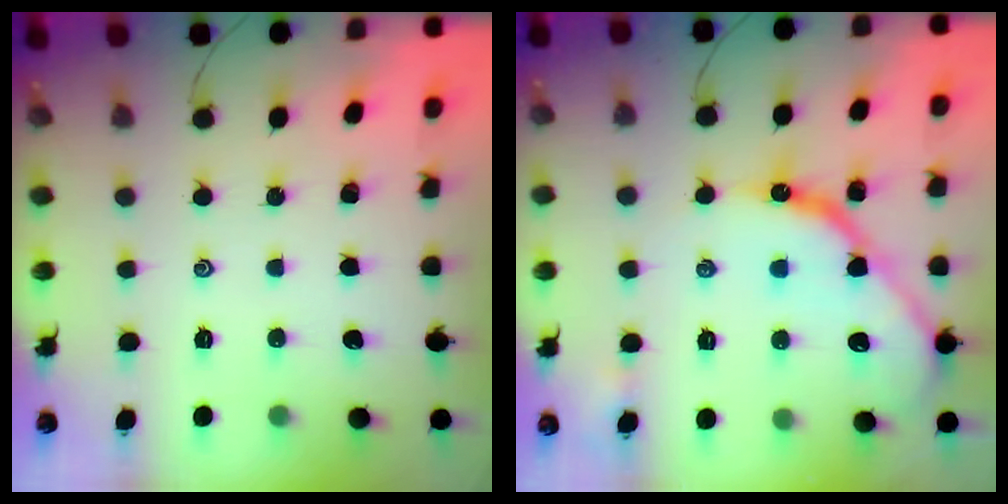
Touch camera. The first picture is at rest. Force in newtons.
{"total": 13.3, "press": 13.3, "slide": 1.3}